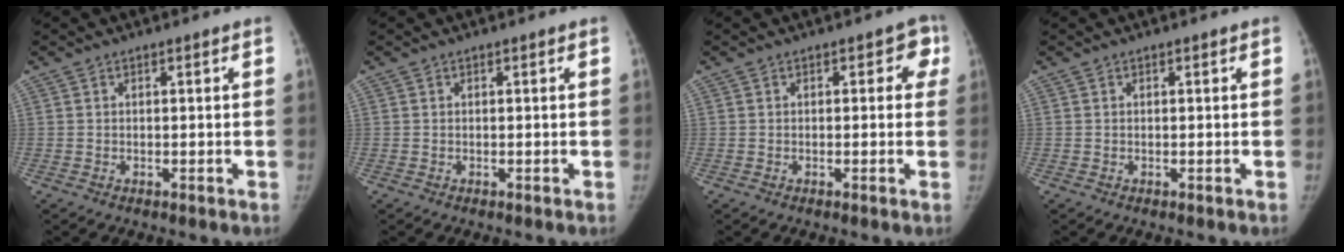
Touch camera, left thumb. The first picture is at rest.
{"total": 0.0}
{"total": 3.2, "force": [0.7, 2.2, 2.2], "torque": [0.016, 0.006, -0.006]}
{"total": 0.0}